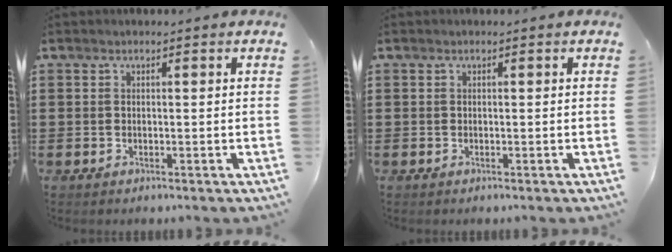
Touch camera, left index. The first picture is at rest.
{"total": 0.0}